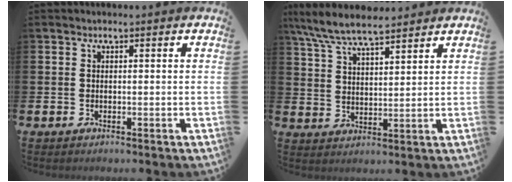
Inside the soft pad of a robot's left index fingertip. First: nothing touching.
{"total": 7.6, "force": [7.0, 1.3, 2.7], "torque": [-0.080, -0.023, 0.128]}